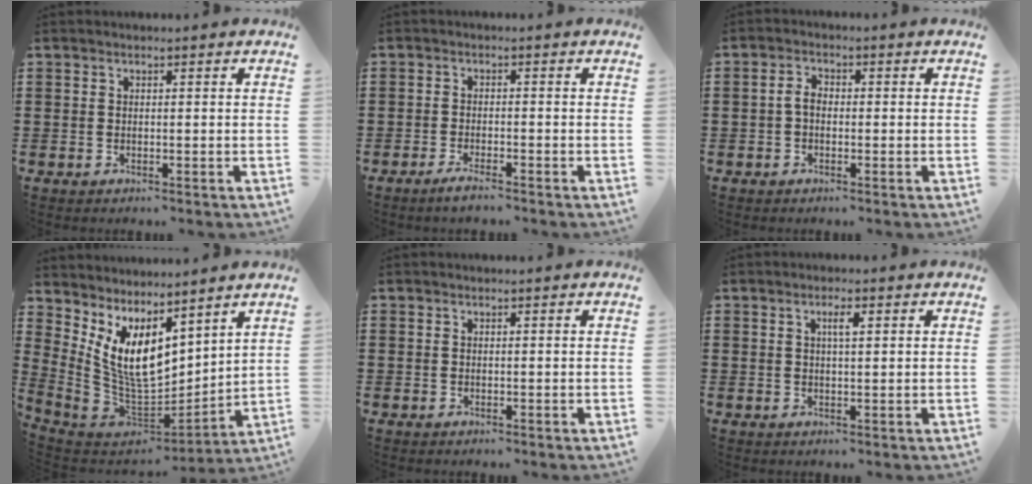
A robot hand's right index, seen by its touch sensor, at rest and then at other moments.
{"total": 2.0, "force": [-1.7, 0.1, 1.1], "torque": [-0.018, 0.001, -0.031]}
{"total": 2.6, "force": [-0.5, 1.6, 2.0], "torque": [-0.048, 0.002, -0.013]}
{"total": 9.9, "force": [4.8, 5.3, 6.8], "torque": [-0.175, -0.033, 0.092]}
{"total": 0.0}
{"total": 2.3, "force": [0.7, 0.5, 2.1], "torque": [-0.042, 0.006, 0.010]}